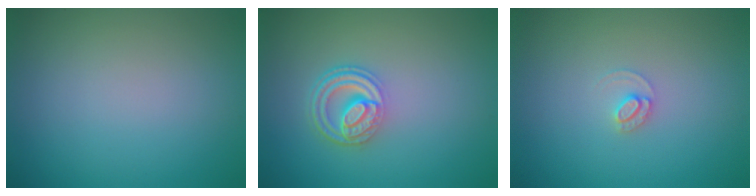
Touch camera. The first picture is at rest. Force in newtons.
{"total": 4.2, "press": 3.1, "slide": 2.8}
{"total": 1.2, "press": 1.2, "slide": 0.0}